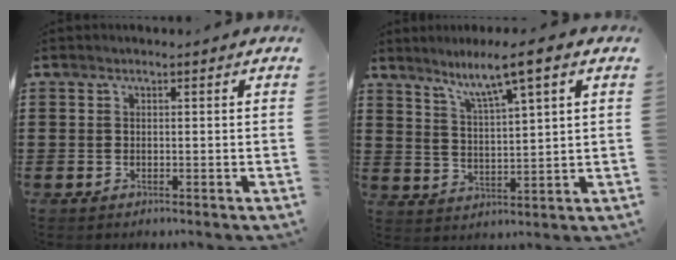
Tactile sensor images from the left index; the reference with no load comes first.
{"total": 6.9, "force": [4.7, -0.1, 5.0], "torque": [-0.111, -0.016, 0.075]}